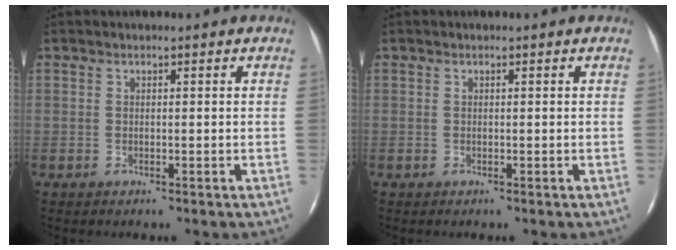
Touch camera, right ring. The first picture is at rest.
{"total": 0.0}